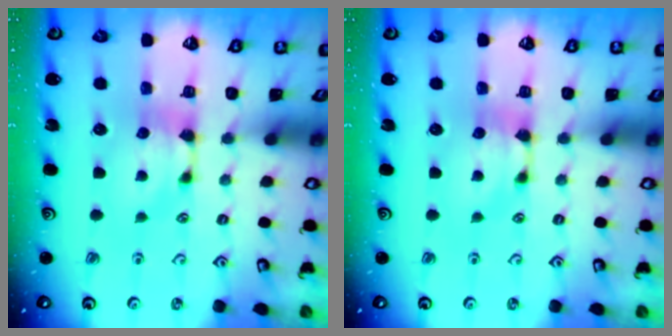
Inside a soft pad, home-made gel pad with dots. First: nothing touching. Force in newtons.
{"total": 0.0}